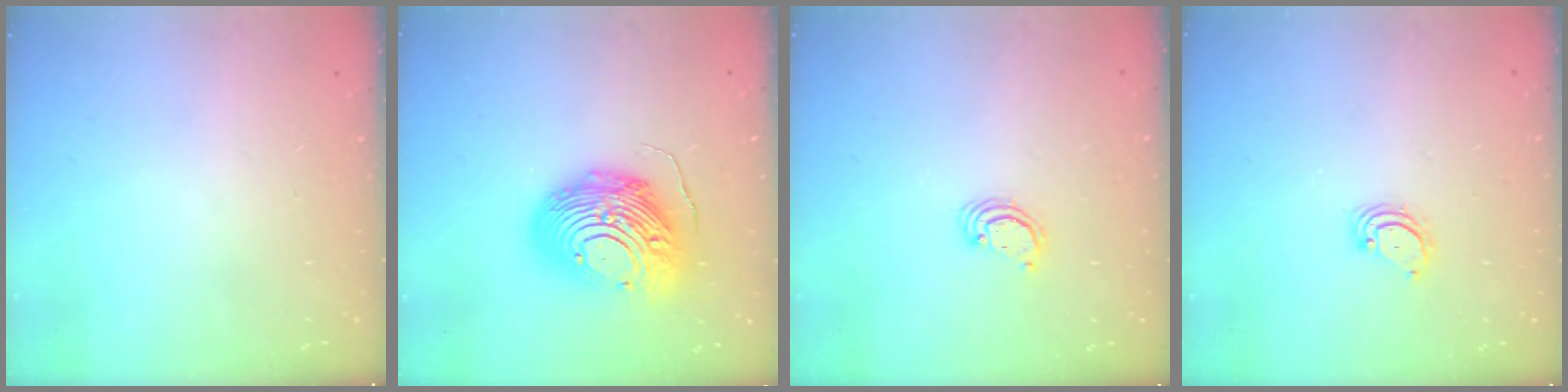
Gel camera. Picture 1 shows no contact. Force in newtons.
{"total": 18.1, "press": 18.0, "slide": 1.6}
{"total": 2.3, "press": 2.3, "slide": 0.2}
{"total": 3.2, "press": 3.2, "slide": 0.3}